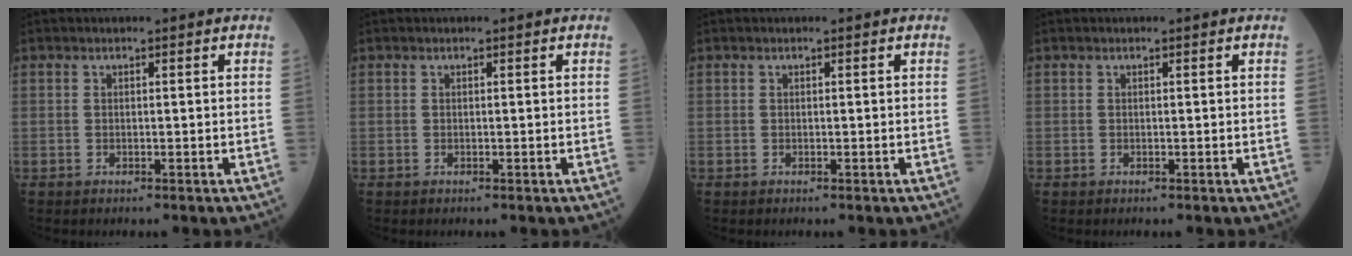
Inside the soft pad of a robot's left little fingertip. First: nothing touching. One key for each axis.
{"total": 0.0}
{"total": 0.0}
{"total": 0.0}